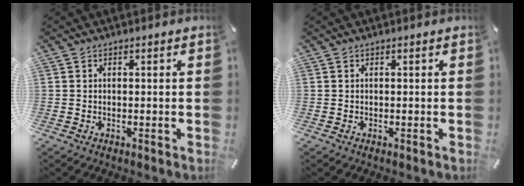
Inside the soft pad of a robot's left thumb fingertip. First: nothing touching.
{"total": 0.0}